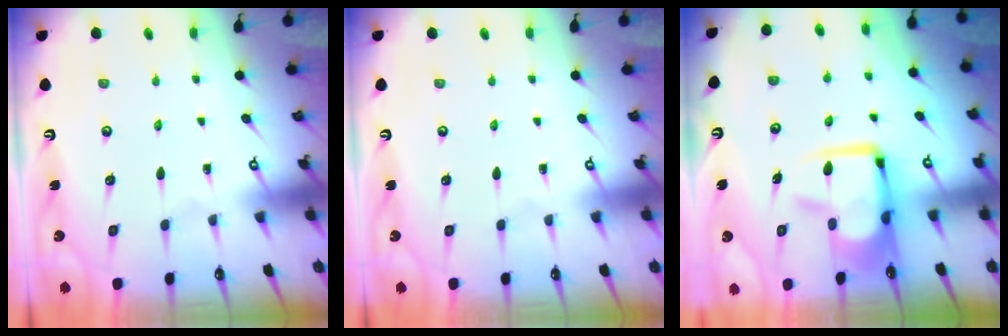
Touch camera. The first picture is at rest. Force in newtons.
{"total": 0.0}
{"total": 10.9, "press": 10.7, "slide": 1.8}